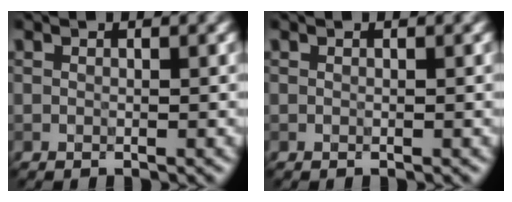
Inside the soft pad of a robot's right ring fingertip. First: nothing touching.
{"total": 0.0}